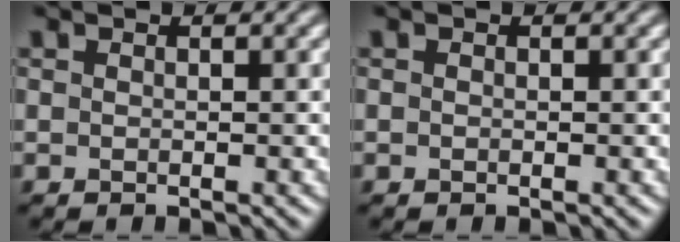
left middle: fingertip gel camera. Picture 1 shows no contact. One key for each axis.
{"total": 0.0}